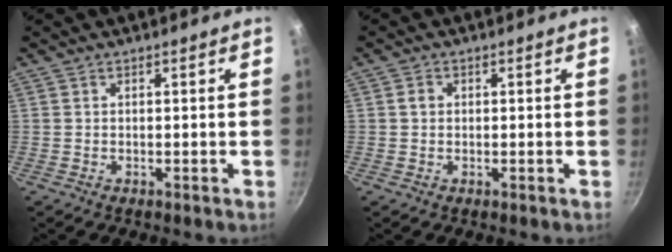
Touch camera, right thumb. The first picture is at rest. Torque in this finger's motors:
{"motor_torque": [-0.08, 0.29, 0.21, -0.09, -0.13]}